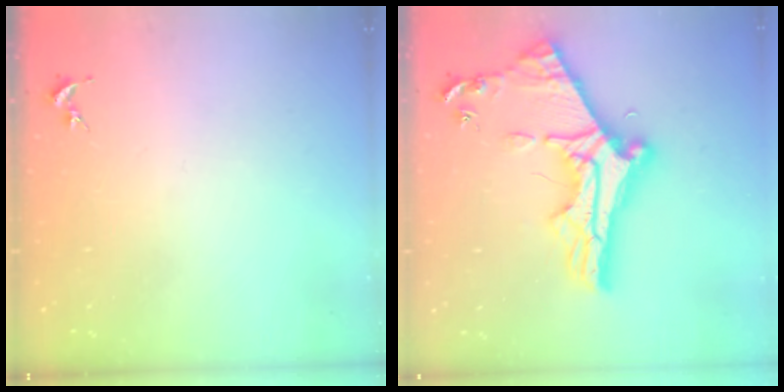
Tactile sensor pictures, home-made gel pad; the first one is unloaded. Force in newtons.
{"total": 11.2, "press": 11.1, "slide": 1.2}